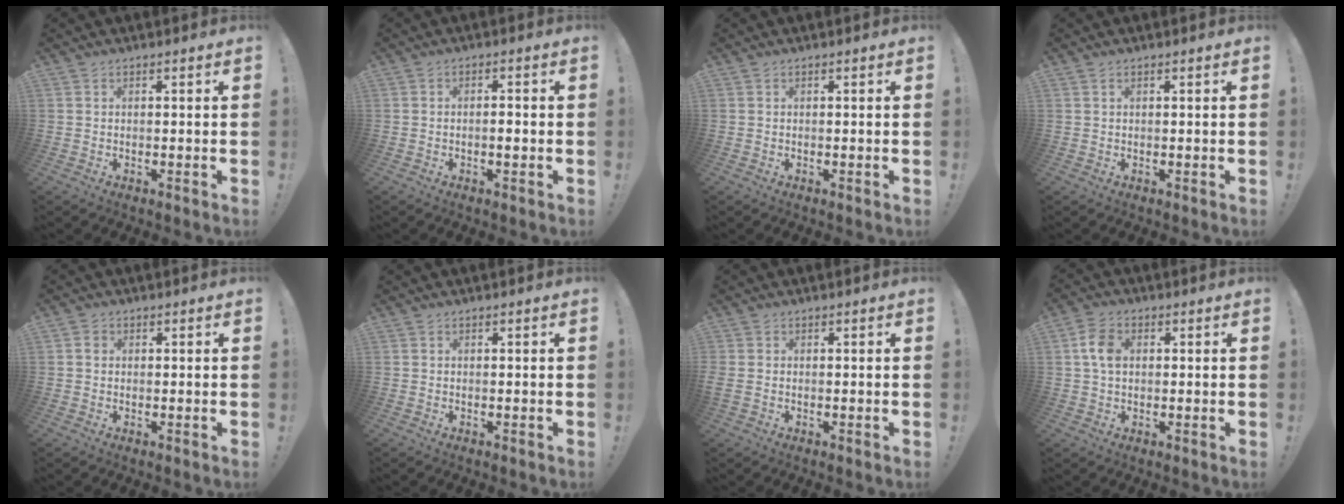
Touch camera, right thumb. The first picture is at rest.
{"total": 2.1, "force": [-0.8, 0.4, 1.9], "torque": [-0.023, -0.001, -0.016]}
{"total": 0.0}
{"total": 0.5, "force": [0.3, 0.3, 0.3], "torque": [-0.007, 0.001, 0.006]}
{"total": 1.5, "force": [0.1, 1.3, 0.7], "torque": [-0.006, 0.001, 0.001]}
{"total": 0.0}
{"total": 1.2, "force": [-0.1, 0.9, 0.8], "torque": [-0.017, 0.003, 0.000]}
{"total": 7.0, "force": [1.0, 4.9, 4.9], "torque": [-0.089, 0.010, 0.022]}